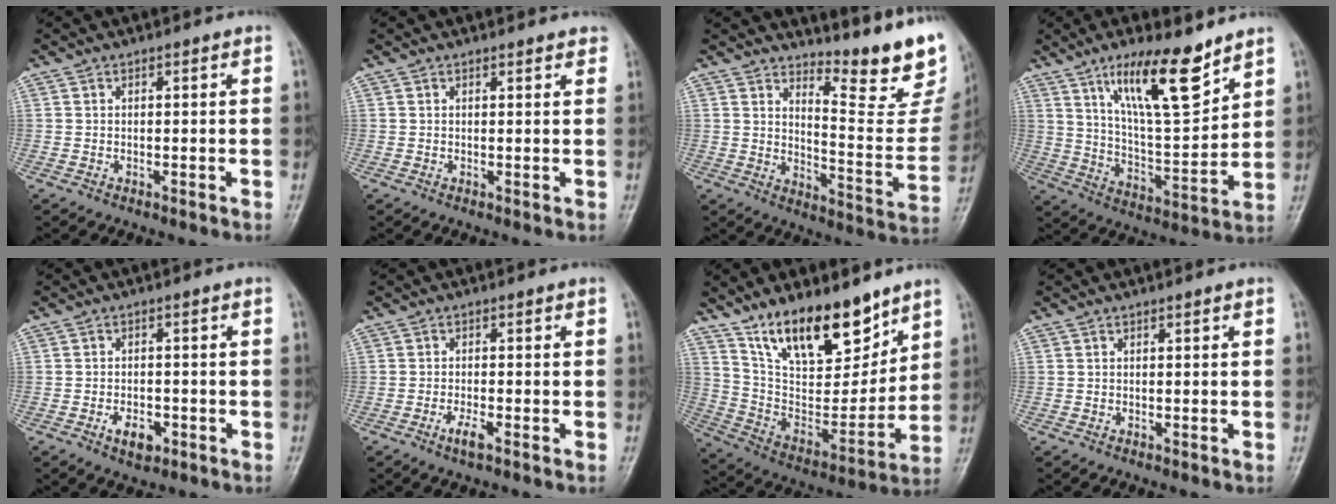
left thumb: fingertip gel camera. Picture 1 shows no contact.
{"total": 1.7, "force": [1.5, 0.6, 0.6], "torque": [0.001, -0.003, 0.011]}
{"total": 15.8, "force": [13.4, 3.5, 7.7], "torque": [-0.069, -0.143, 0.173]}
{"total": 15.6, "force": [10.0, 3.9, 11.3], "torque": [-0.172, -0.061, 0.184]}
{"total": 4.0, "force": [-1.8, 2.3, 2.6], "torque": [-0.036, 0.008, -0.026]}
{"total": 2.5, "force": [-1.4, 0.6, 2.1], "torque": [-0.046, 0.004, -0.027]}
{"total": 19.2, "force": [13.3, 7.7, 11.5], "torque": [-0.139, -0.077, 0.244]}
{"total": 0.0}